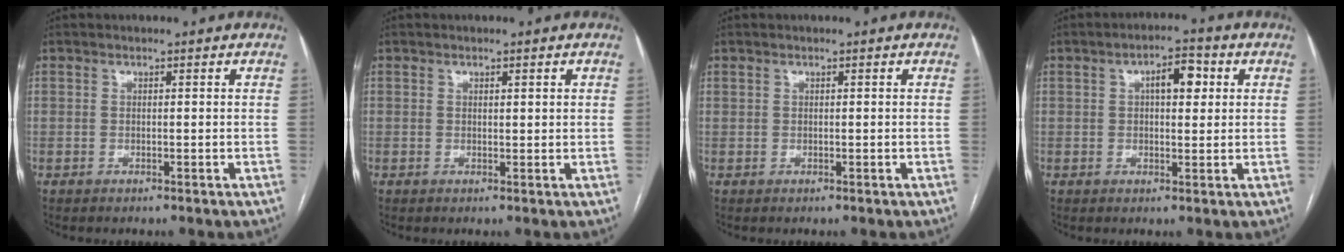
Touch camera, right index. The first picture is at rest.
{"total": 0.9, "force": [0.4, 0.3, 0.8], "torque": [-0.012, 0.000, 0.006]}
{"total": 0.0}
{"total": 5.2, "force": [1.4, 2.1, 4.5], "torque": [-0.070, 0.016, 0.021]}